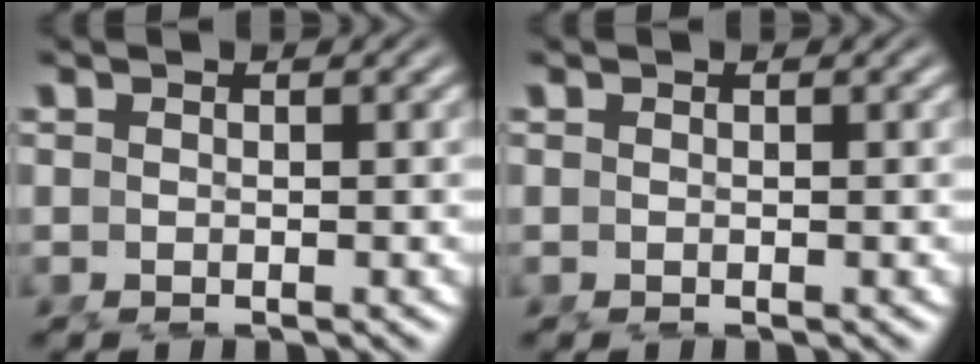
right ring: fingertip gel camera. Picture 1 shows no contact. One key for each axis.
{"total": 0.0}